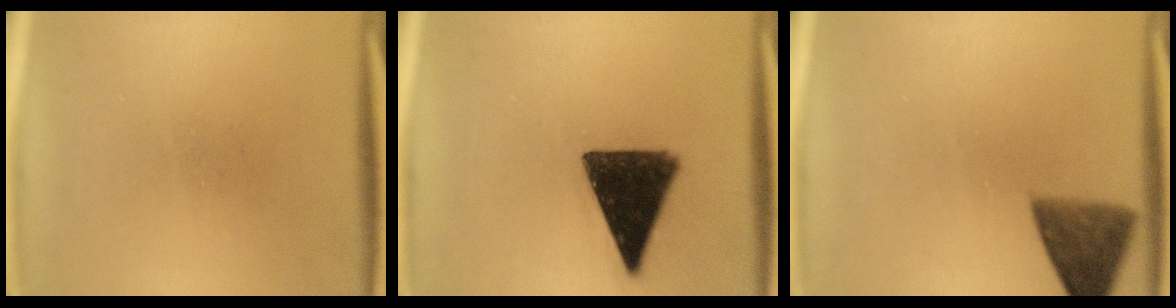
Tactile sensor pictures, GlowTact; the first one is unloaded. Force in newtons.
{"total": 14.3}
{"total": 7.2}